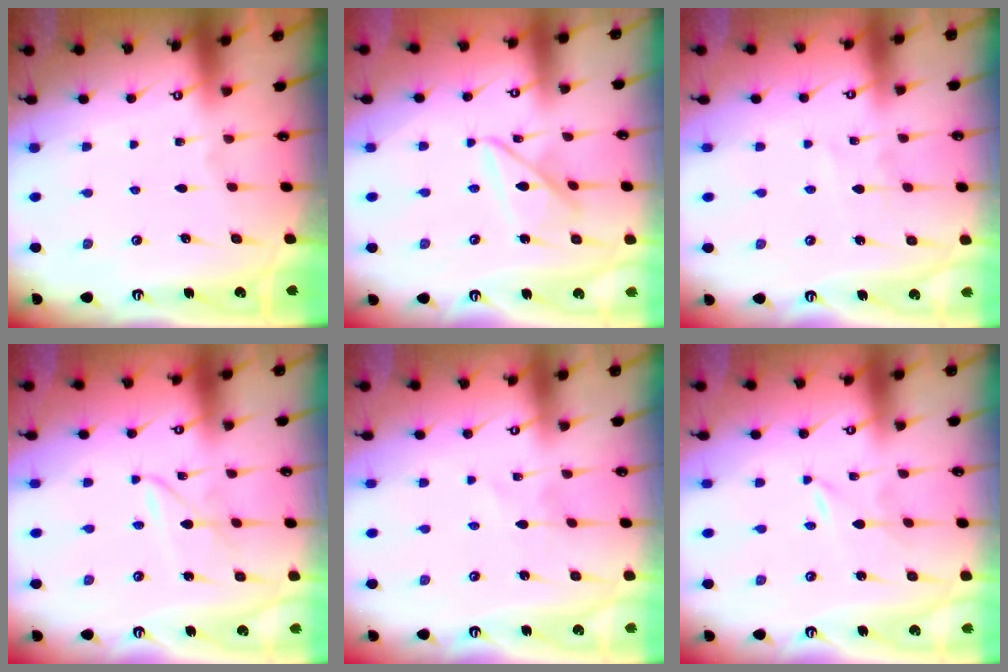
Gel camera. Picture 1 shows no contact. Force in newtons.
{"total": 9.0, "press": 9.0, "slide": 0.4}
{"total": 2.8, "press": 2.8, "slide": 0.4}
{"total": 2.3, "press": 2.3, "slide": 0.2}
{"total": 0.9, "press": 0.9, "slide": 0.0}
{"total": 0.0}